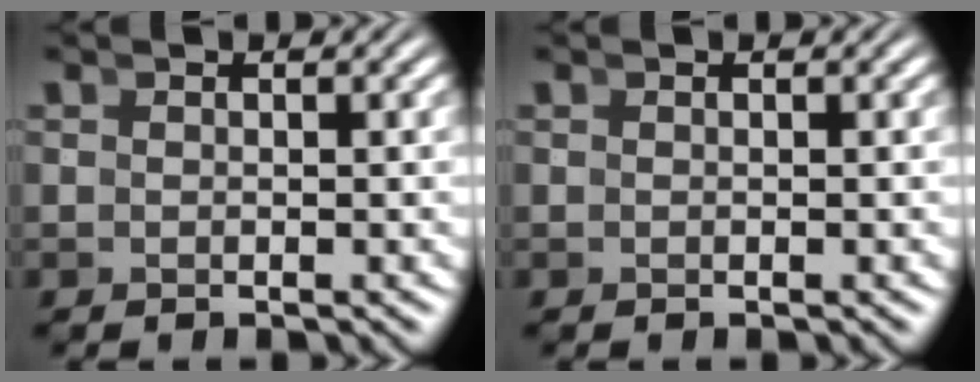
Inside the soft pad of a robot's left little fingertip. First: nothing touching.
{"total": 0.0}